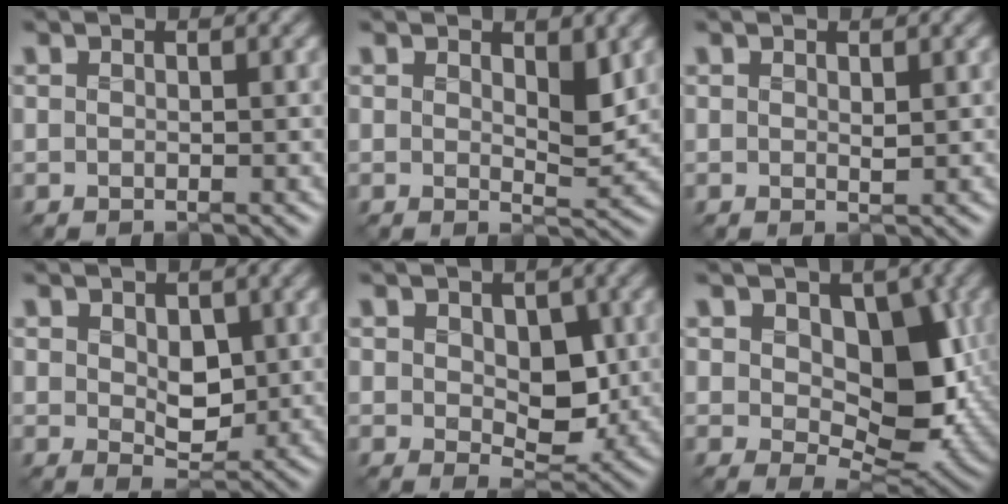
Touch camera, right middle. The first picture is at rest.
{"total": 2.9, "force": [1.2, 1.3, 2.3], "torque": [-0.038, -0.008, 0.019]}
{"total": 0.6, "force": [0.4, 0.2, 0.5], "torque": [-0.013, -0.004, 0.005]}
{"total": 3.2, "force": [0.3, 2.1, 2.4], "torque": [-0.046, -0.008, 0.004]}
{"total": 4.3, "force": [0.4, 2.8, 3.3], "torque": [-0.052, -0.012, 0.005]}
{"total": 7.8, "force": [1.0, 4.9, 6.0], "torque": [-0.090, -0.017, 0.009]}